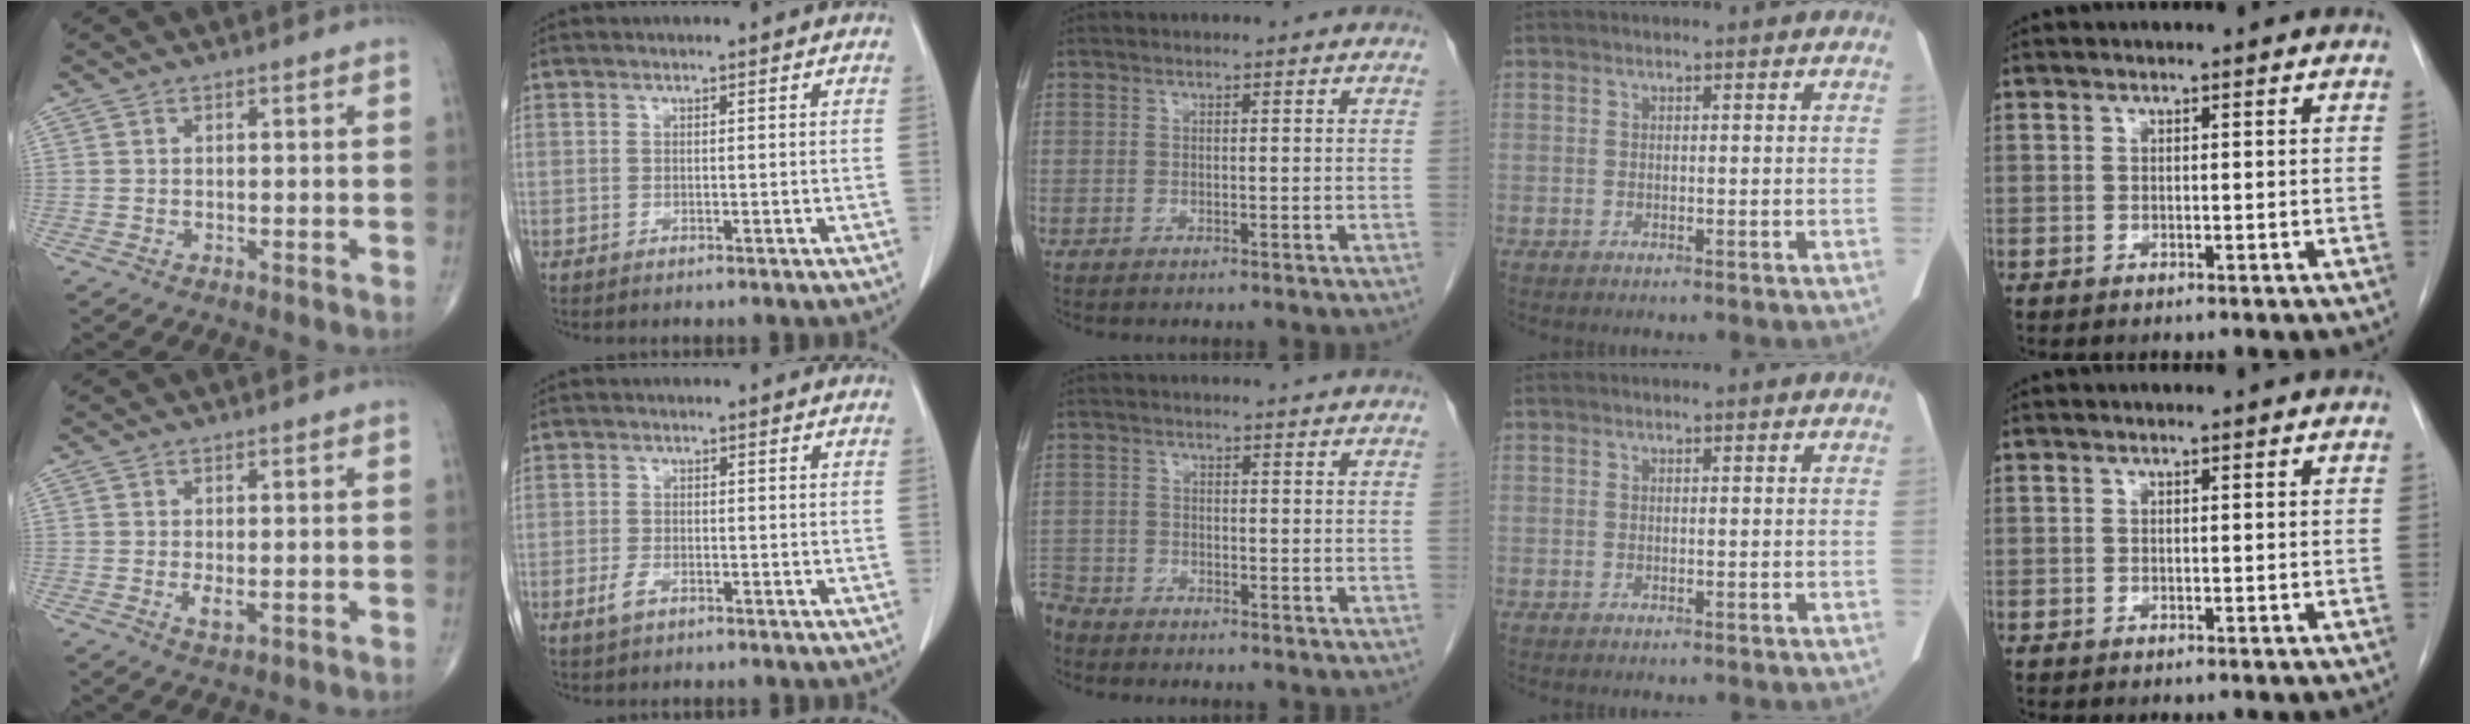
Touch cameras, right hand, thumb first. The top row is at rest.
{"thumb": {"total": 2.1, "force": [-0.3, 0.9, 1.9], "torque": [-0.036, -0.006, 0.000]}, "index": {"total": 2.2, "force": [-1.2, 1.0, 1.5], "torque": [-0.035, 0.000, -0.022]}, "middle": {"total": 3.1, "force": [-2.9, 0.9, 0.8], "torque": [-0.006, 0.001, -0.052]}}